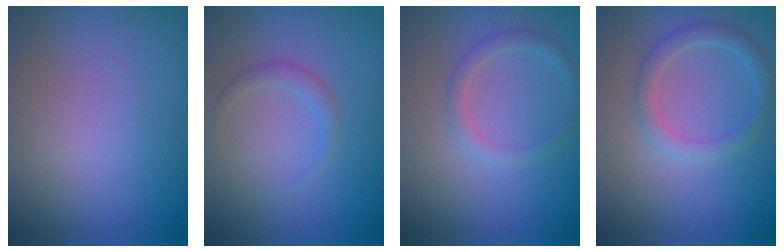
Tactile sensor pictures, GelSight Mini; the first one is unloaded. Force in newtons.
{"total": 1.2, "press": 1.2, "slide": 0.1}
{"total": 1.5, "press": 1.5, "slide": 0.0}
{"total": 2.2, "press": 2.1, "slide": 0.2}